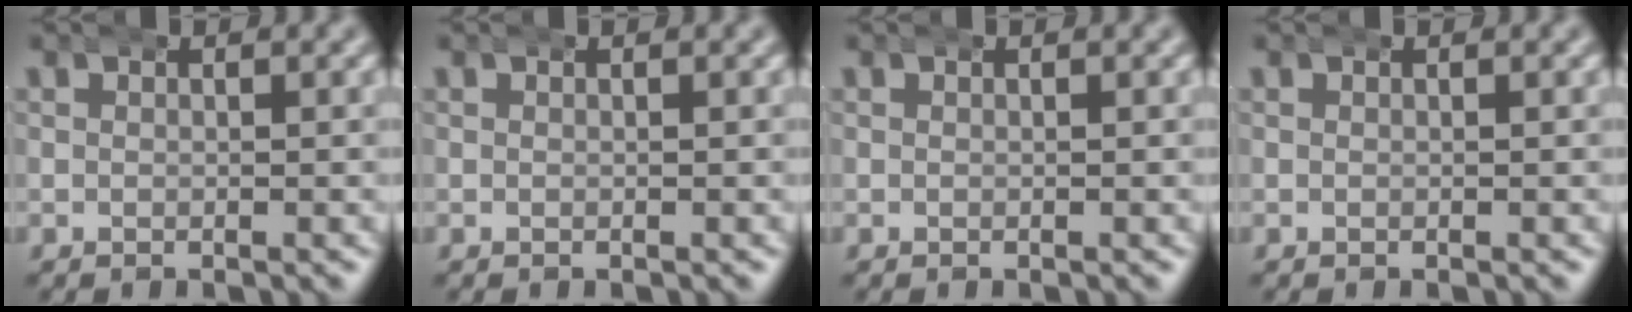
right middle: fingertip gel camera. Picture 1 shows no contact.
{"total": 0.0}
{"total": 0.0}
{"total": 0.0}